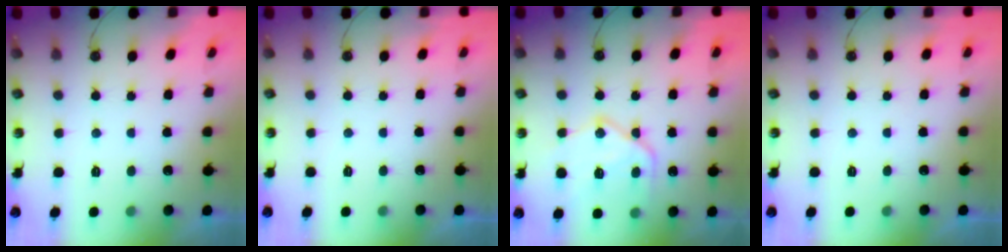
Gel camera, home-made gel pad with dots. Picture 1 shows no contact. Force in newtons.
{"total": 0.0}
{"total": 16.8, "press": 16.7, "slide": 1.8}
{"total": 0.0}